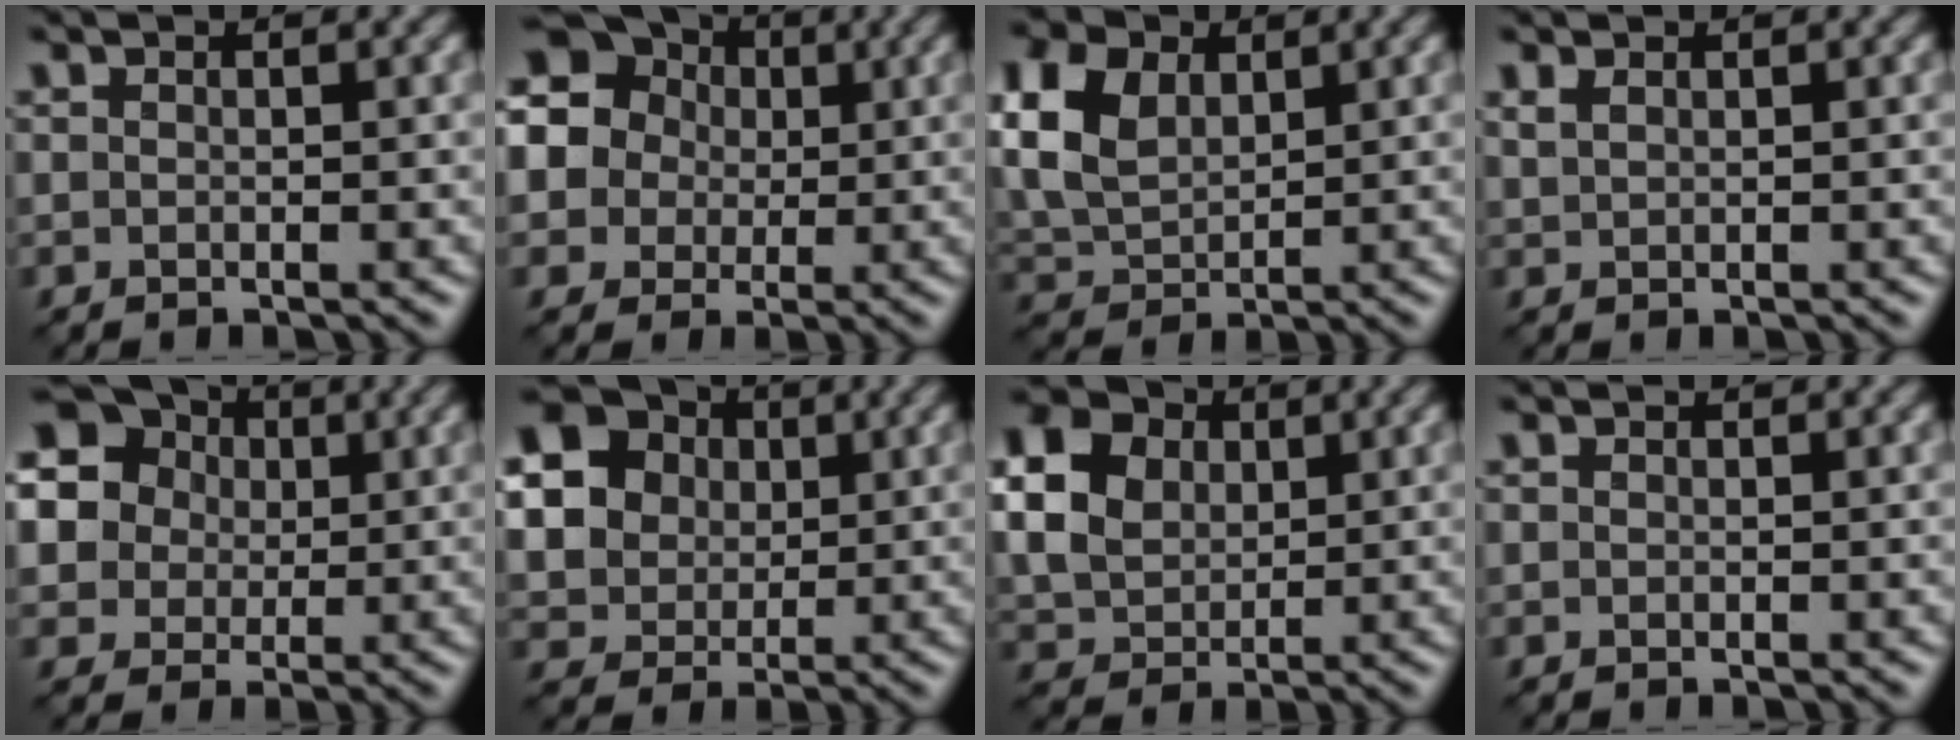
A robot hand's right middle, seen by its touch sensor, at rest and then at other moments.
{"total": 15.4, "force": [4.2, 13.8, 5.3], "torque": [-0.154, 0.039, 0.045]}
{"total": 6.8, "force": [2.5, 4.5, 4.5], "torque": [-0.123, 0.016, 0.048]}
{"total": 0.9, "force": [0.7, 0.4, 0.3], "torque": [-0.011, 0.002, 0.019]}
{"total": 17.1, "force": [6.4, 14.7, 5.8], "torque": [-0.177, 0.052, 0.090]}
{"total": 19.2, "force": [5.4, 17.0, 7.2], "torque": [-0.221, 0.016, 0.079]}
{"total": 8.7, "force": [2.7, 6.7, 4.7], "torque": [-0.134, 0.024, 0.053]}
{"total": 0.0}